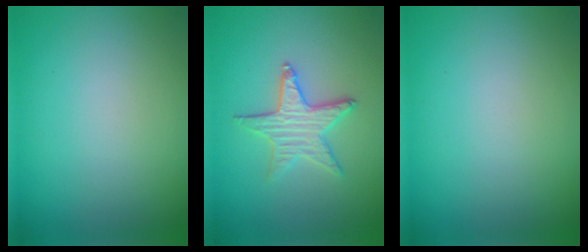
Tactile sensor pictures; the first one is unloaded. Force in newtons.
{"total": 3.1, "press": 2.9, "slide": 1.2}
{"total": 0.0}